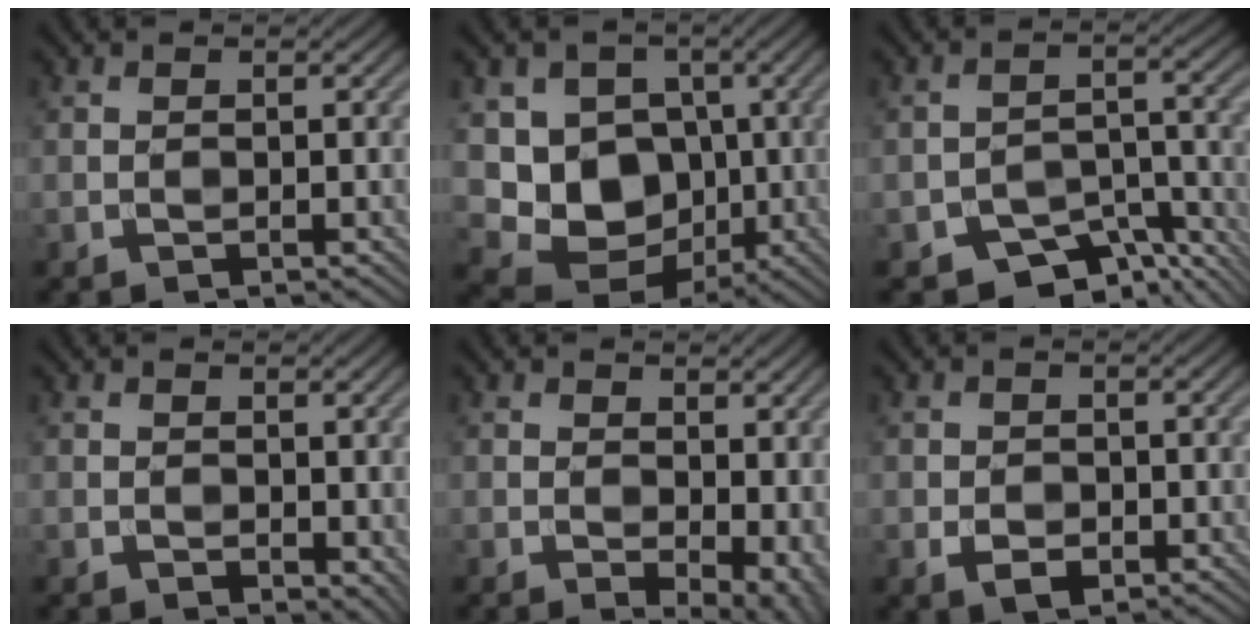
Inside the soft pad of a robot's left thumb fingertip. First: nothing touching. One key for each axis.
{"total": 9.7, "fx": -0.3, "fy": 8.2, "fz": 5.2, "tx": -0.105, "ty": -0.029, "tz": -0.018}
{"total": 8.2, "fx": -6.1, "fy": 4.2, "fz": 3.6, "tx": -0.045, "ty": -0.007, "tz": -0.100}
{"total": 2.3, "fx": 0.4, "fy": 1.5, "fz": 1.7, "tx": -0.025, "ty": -0.007, "tz": 0.012}
{"total": 5.6, "fx": 0.1, "fy": 3.0, "fz": 4.7, "tx": -0.060, "ty": -0.008, "tz": 0.007}
{"total": 2.7, "fx": -0.9, "fy": 2.0, "fz": 1.6, "tx": -0.030, "ty": -0.011, "tz": -0.016}